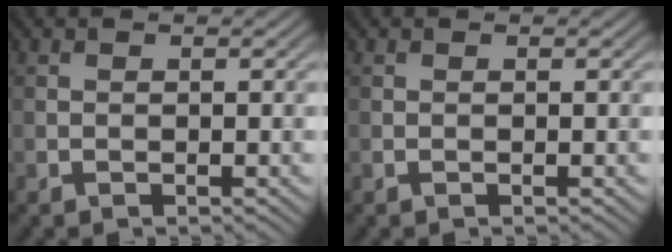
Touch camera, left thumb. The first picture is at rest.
{"total": 0.0}